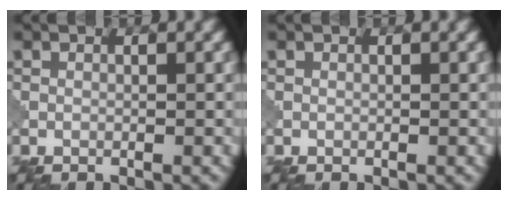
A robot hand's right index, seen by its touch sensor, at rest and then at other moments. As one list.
[{"total": 0.0}]